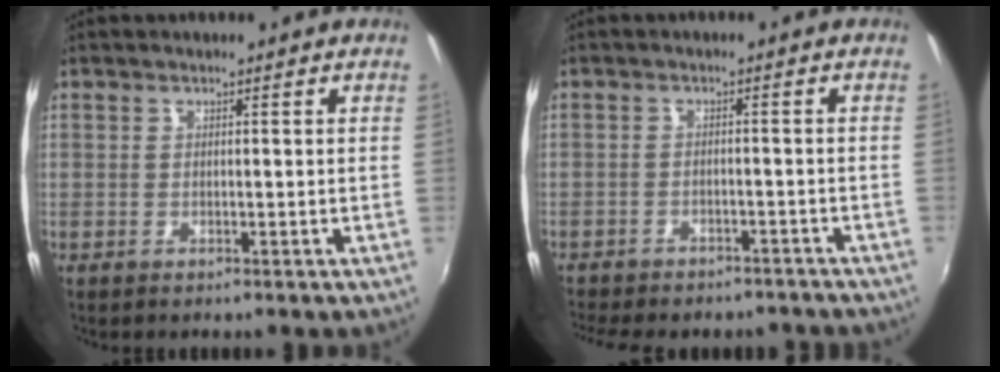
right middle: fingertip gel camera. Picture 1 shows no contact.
{"total": 12.7, "force": [-11.0, 4.2, 4.7], "torque": [-0.112, -0.017, -0.145]}